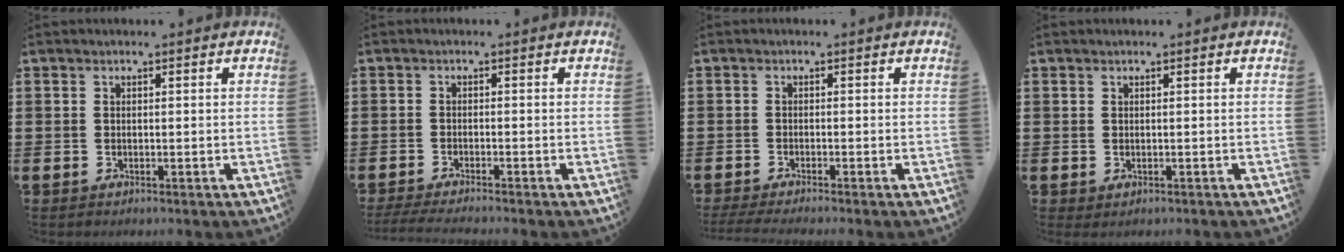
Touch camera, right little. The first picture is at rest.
{"total": 1.6, "force": [-1.3, -0.2, 0.8], "torque": [-0.009, 0.004, -0.026]}
{"total": 1.2, "force": [-0.9, -0.1, 0.8], "torque": [-0.010, 0.004, -0.016]}
{"total": 0.0}